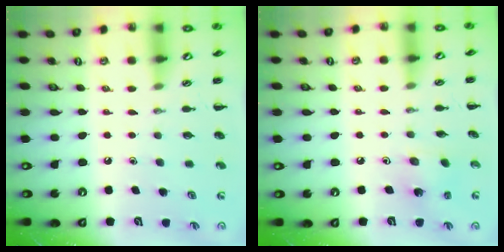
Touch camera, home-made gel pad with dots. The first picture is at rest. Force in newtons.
{"total": 1.8, "press": 1.7, "slide": 0.5}